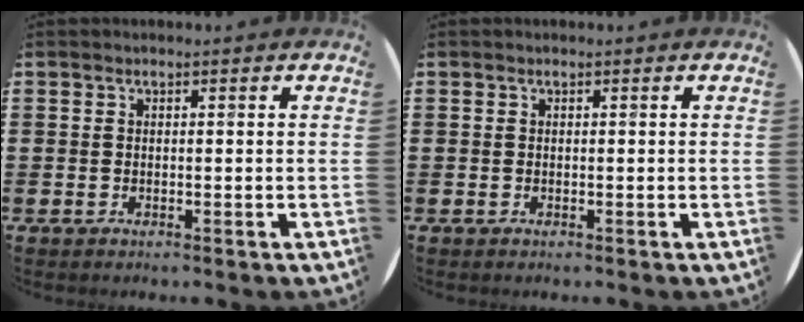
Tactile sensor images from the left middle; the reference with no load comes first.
{"total": 0.0}